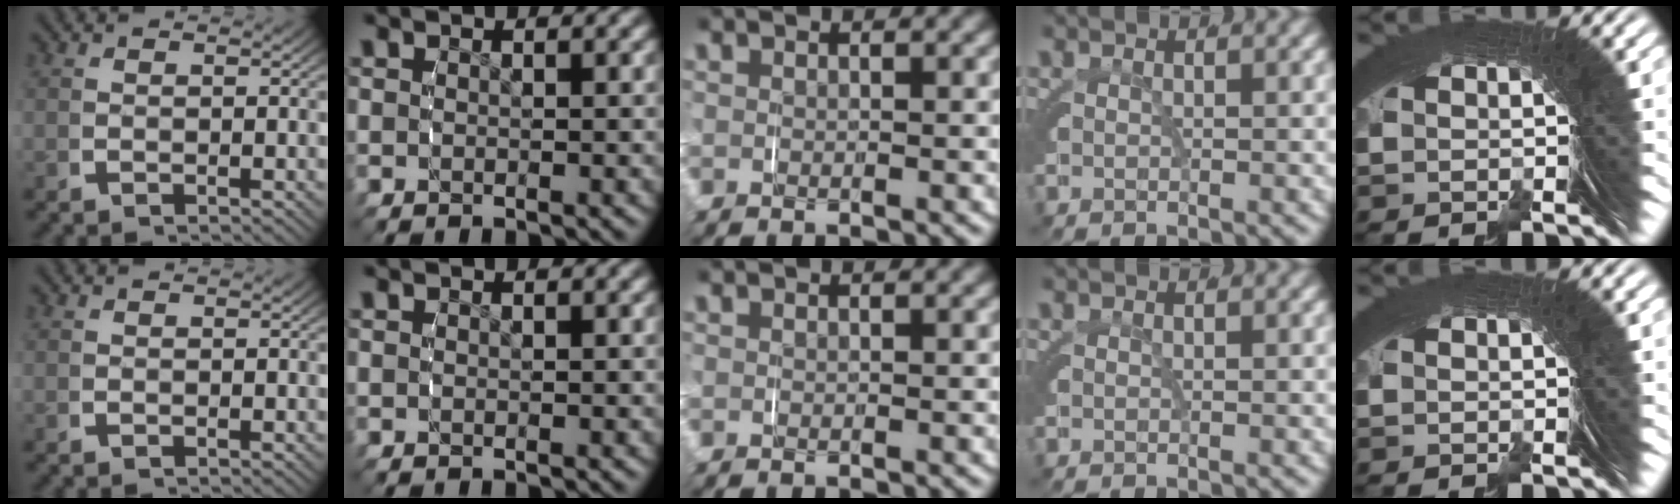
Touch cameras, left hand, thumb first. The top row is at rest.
{}